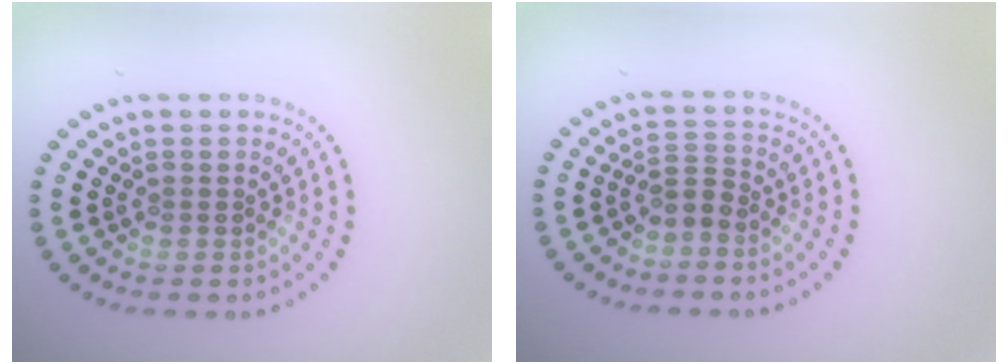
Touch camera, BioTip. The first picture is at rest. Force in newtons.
{"total": 1.8, "press": 1.4, "slide": 1.1}